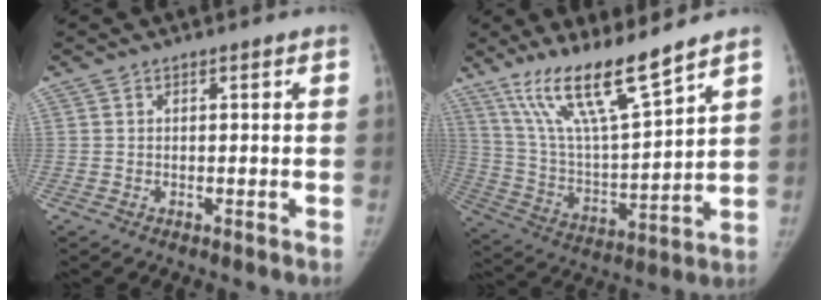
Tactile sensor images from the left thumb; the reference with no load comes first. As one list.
[{"total": 16.2, "force": [12.0, 2.1, 10.8], "torque": [-0.185, -0.065, 0.235]}]